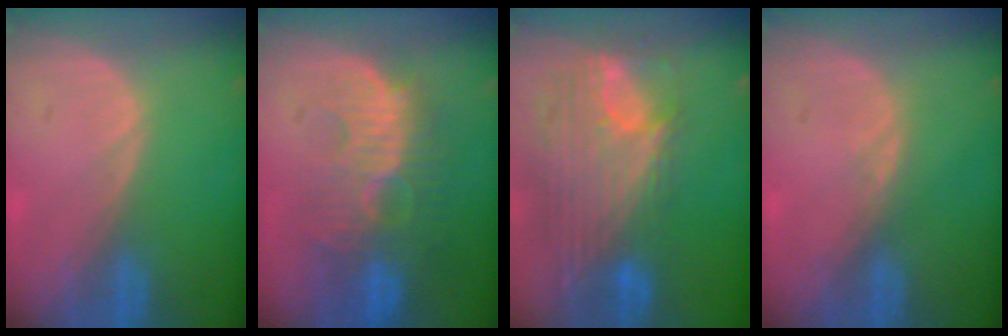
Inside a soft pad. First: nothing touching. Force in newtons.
{"total": 10.8, "press": 9.6, "slide": 4.9}
{"total": 12.1, "press": 10.2, "slide": 6.4}
{"total": 0.9, "press": 0.8, "slide": 0.3}